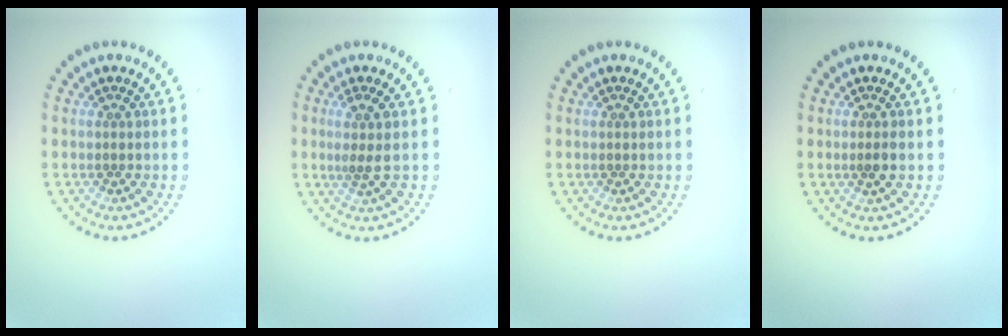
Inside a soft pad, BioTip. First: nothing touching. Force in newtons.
{"total": 2.0, "press": 1.6, "slide": 1.2}
{"total": 0.0}
{"total": 1.3, "press": 1.1, "slide": 0.6}